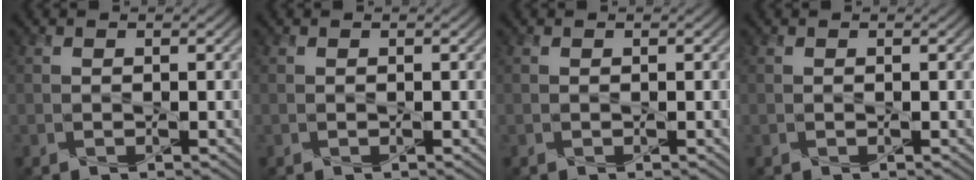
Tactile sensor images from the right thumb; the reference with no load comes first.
{"total": 0.0}
{"total": 0.0}
{"total": 0.0}